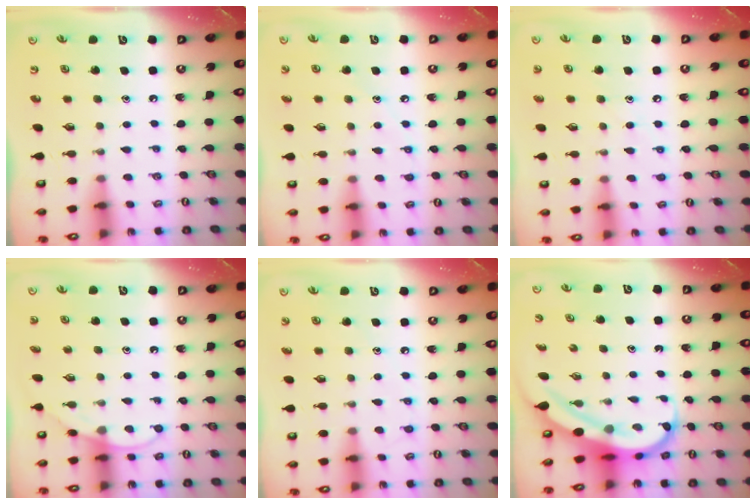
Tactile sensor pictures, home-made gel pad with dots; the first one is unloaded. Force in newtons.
{"total": 4.8, "press": 4.7, "slide": 0.6}
{"total": 5.8, "press": 5.8, "slide": 0.4}
{"total": 5.5, "press": 5.5, "slide": 0.6}
{"total": 5.8, "press": 5.7, "slide": 0.7}
{"total": 6.9, "press": 6.7, "slide": 1.6}